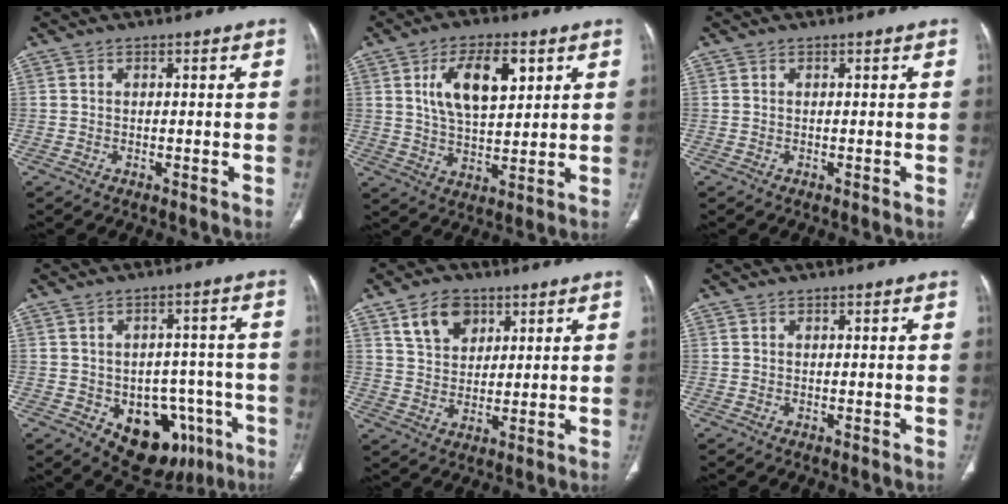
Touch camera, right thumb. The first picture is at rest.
{"total": 12.1, "force": [4.4, 5.9, 9.6], "torque": [-0.149, -0.013, 0.082]}
{"total": 0.0}
{"total": 14.5, "force": [-6.2, 9.9, 8.6], "torque": [-0.064, 0.034, -0.070]}
{"total": 8.1, "force": [4.2, 5.5, 4.1], "torque": [-0.048, -0.018, 0.079]}
{"total": 0.0}